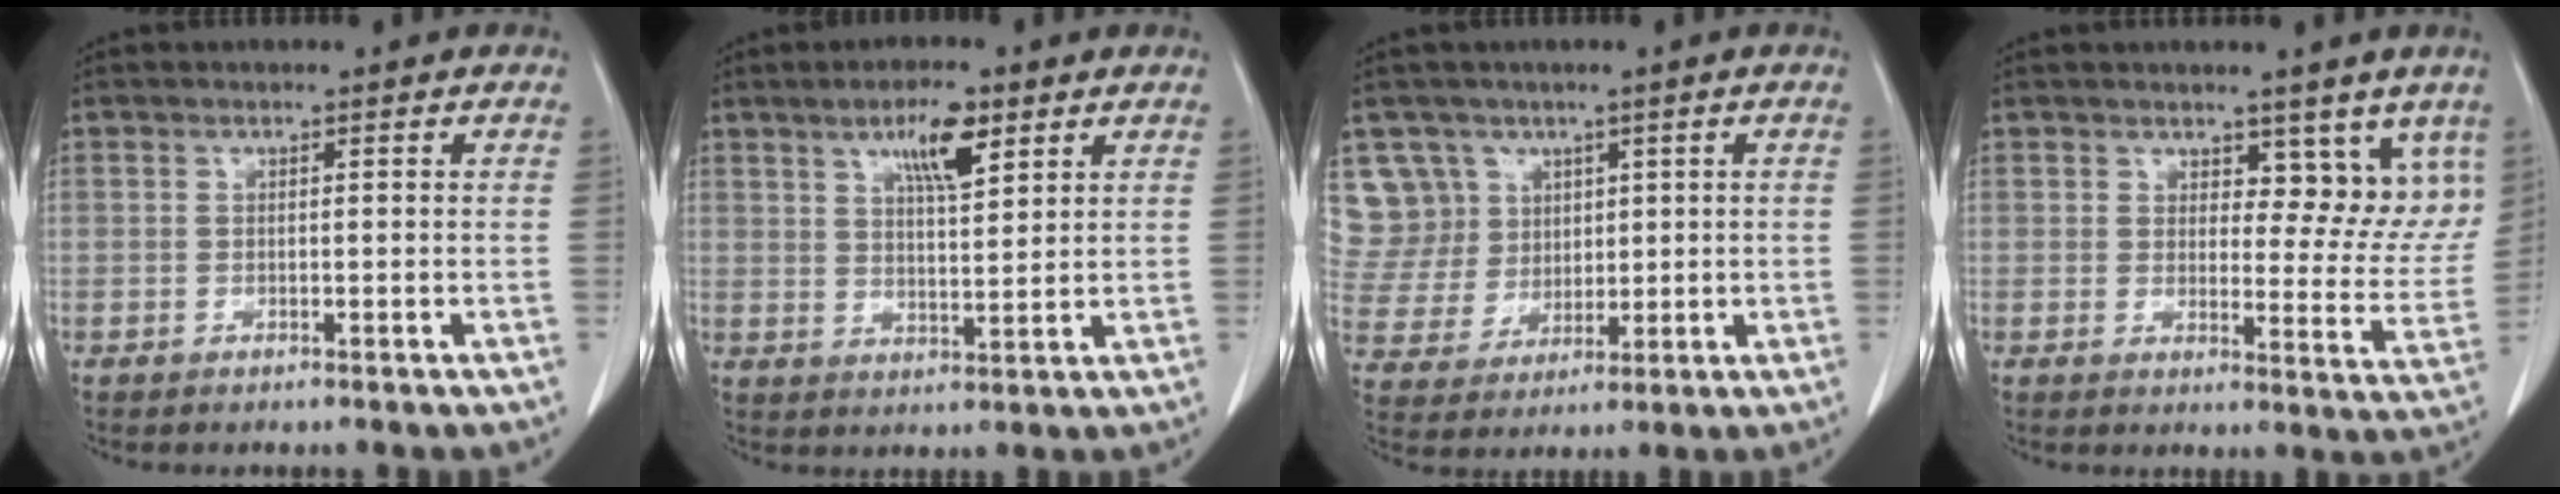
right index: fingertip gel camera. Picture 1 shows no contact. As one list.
[{"total": 7.0, "force": [3.9, 1.7, 5.5], "torque": [-0.096, 0.001, 0.066]}, {"total": 9.4, "force": [4.6, 8.2, 0.2], "torque": [-0.013, 0.031, 0.105]}, {"total": 8.4, "force": [6.1, 4.1, 4.0], "torque": [-0.022, -0.020, 0.074]}]